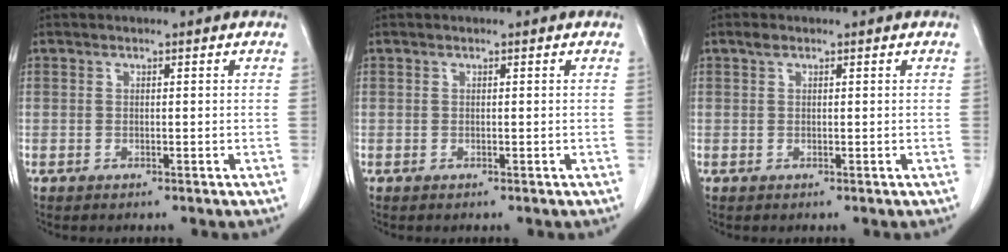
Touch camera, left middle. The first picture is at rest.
{"total": 0.0}
{"total": 0.7, "force": [0.5, 0.3, 0.4], "torque": [-0.010, 0.007, 0.010]}